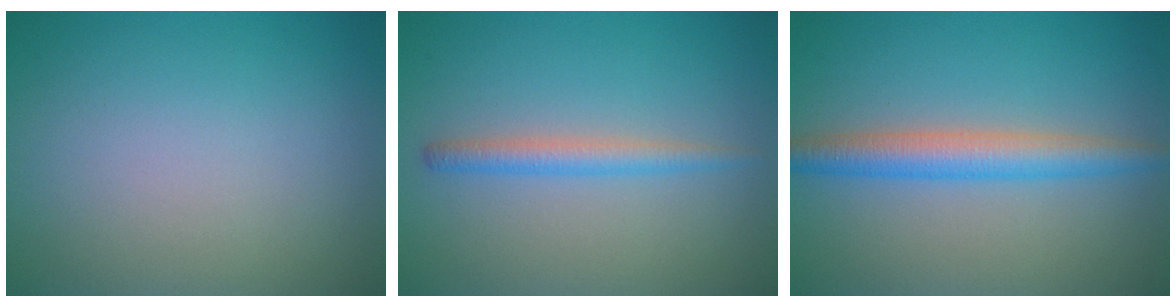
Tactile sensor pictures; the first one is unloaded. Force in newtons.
{"total": 2.1, "press": 2.1, "slide": 0.1}
{"total": 3.9, "press": 3.9, "slide": 0.0}